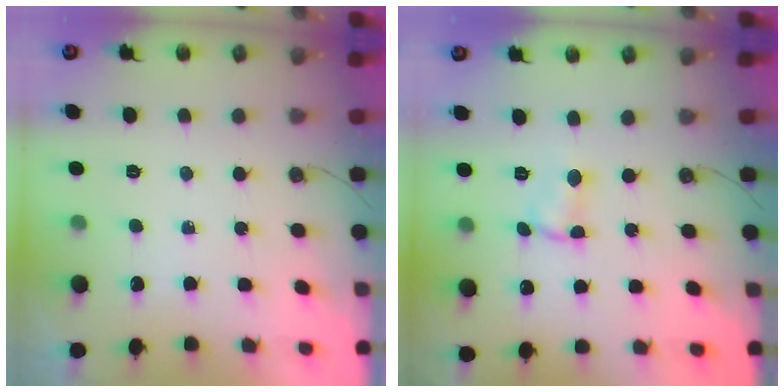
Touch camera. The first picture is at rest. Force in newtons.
{"total": 1.8, "press": 1.8, "slide": 0.3}